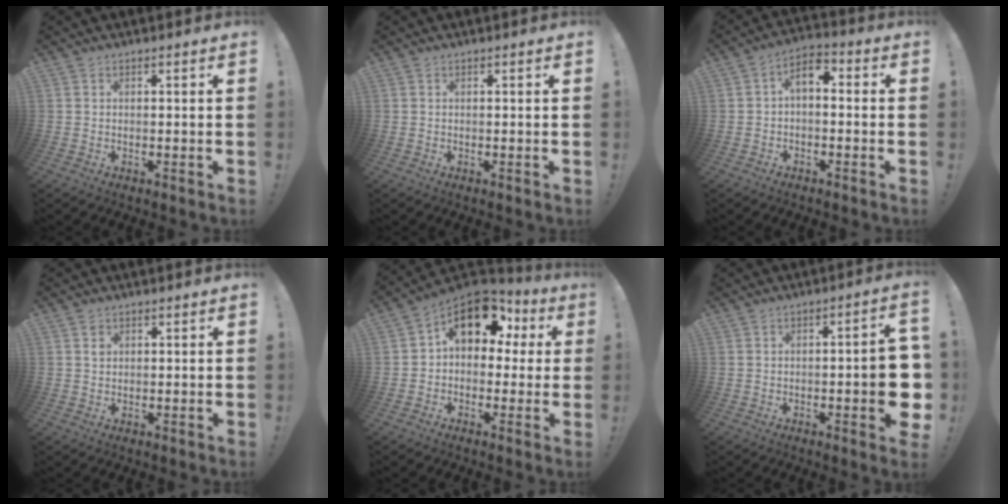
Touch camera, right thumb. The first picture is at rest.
{"total": 0.0}
{"total": 4.6, "force": [-1.0, 2.8, 3.6], "torque": [-0.058, 0.009, -0.015]}
{"total": 1.0, "force": [0.6, 0.8, 0.1], "torque": [0.012, -0.005, 0.009]}
{"total": 13.5, "force": [5.4, 8.9, 8.7], "torque": [-0.119, -0.020, 0.099]}
{"total": 9.0, "force": [-2.0, 2.0, 8.6], "torque": [-0.110, 0.003, -0.029]}